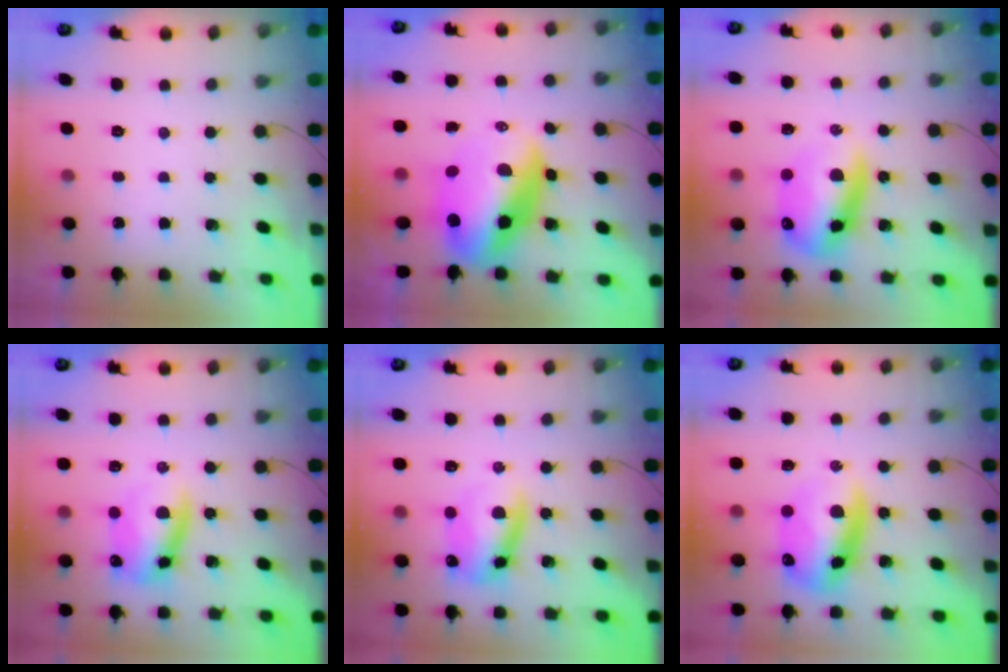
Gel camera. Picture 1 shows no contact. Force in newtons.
{"total": 15.5, "press": 15.0, "slide": 4.0}
{"total": 14.5, "press": 14.1, "slide": 3.7}
{"total": 10.9, "press": 10.8, "slide": 1.4}
{"total": 10.9, "press": 10.8, "slide": 1.4}
{"total": 12.9, "press": 12.5, "slide": 3.2}